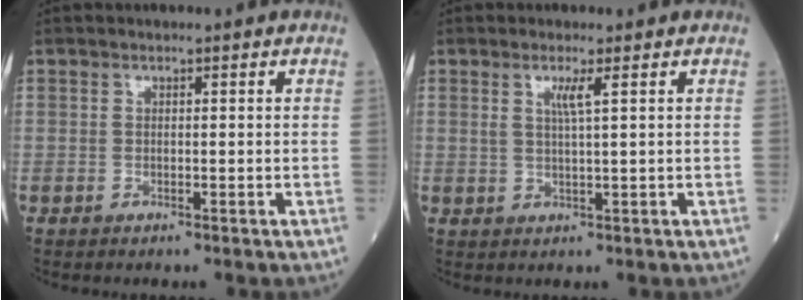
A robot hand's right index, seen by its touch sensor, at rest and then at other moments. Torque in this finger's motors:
{"motor_torque": [0.37, 0.12, 0.12, 0.07]}